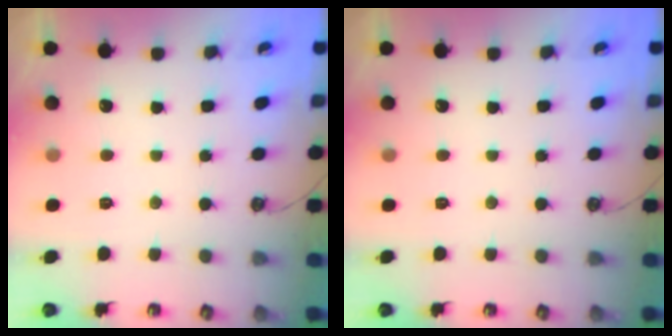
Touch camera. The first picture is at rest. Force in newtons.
{"total": 0.0}